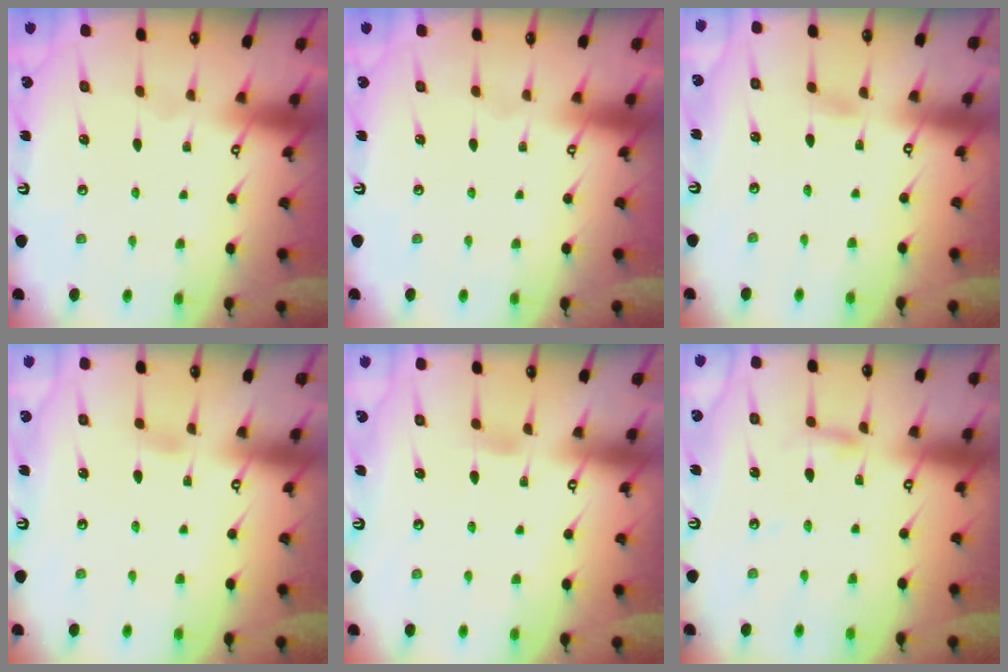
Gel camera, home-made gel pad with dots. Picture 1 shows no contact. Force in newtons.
{"total": 0.0}
{"total": 2.1, "press": 2.1, "slide": 0.3}
{"total": 3.8, "press": 3.8, "slide": 0.4}
{"total": 2.9, "press": 2.9, "slide": 0.4}
{"total": 2.8, "press": 2.8, "slide": 0.3}